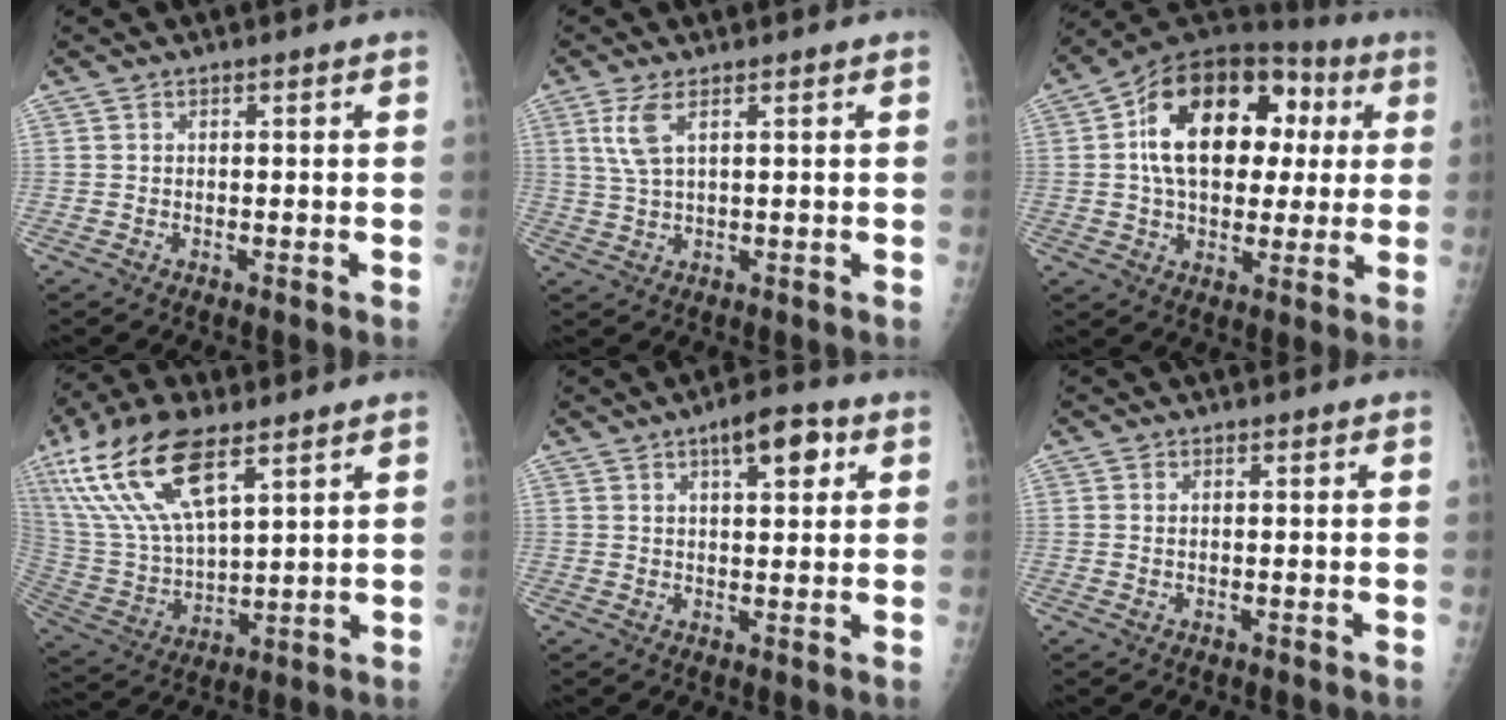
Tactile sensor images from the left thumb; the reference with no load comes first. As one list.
[{"total": 4.7, "force": [2.1, 1.3, 4.0], "torque": [-0.103, -0.006, 0.050]}, {"total": 21.3, "force": [4.0, 13.8, 15.8], "torque": [-0.221, 0.025, 0.057]}, {"total": 19.8, "force": [10.9, 8.0, 14.5], "torque": [-0.293, -0.028, 0.219]}, {"total": 7.4, "force": [3.5, 2.8, 5.9], "torque": [-0.069, -0.005, 0.047]}, {"total": 0.8, "force": [0.2, 0.3, 0.7], "torque": [-0.019, 0.003, 0.008]}]